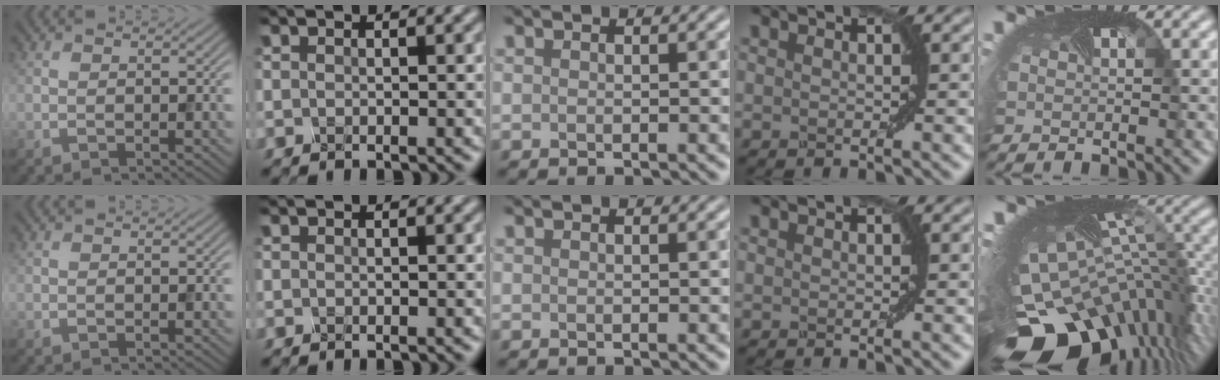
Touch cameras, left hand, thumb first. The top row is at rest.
{"little": {"total": 15.2, "force": [-5.7, 8.4, 11.4], "torque": [-0.223, -0.038, -0.072]}}